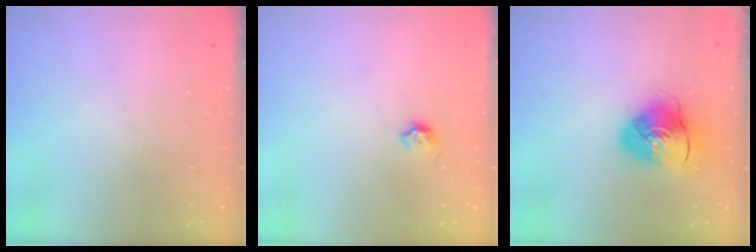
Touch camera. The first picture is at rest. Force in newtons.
{"total": 4.0, "press": 3.9, "slide": 0.7}
{"total": 10.6, "press": 10.5, "slide": 1.5}